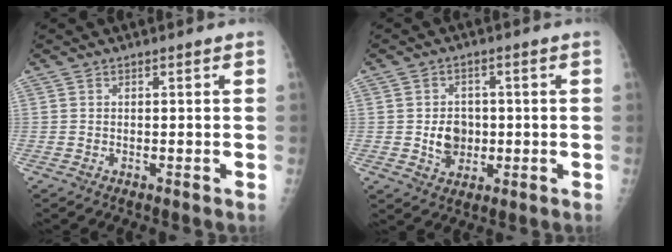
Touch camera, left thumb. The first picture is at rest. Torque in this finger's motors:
{"motor_torque": [0.82, 1.02, 0.41, -0.04, 0.05]}